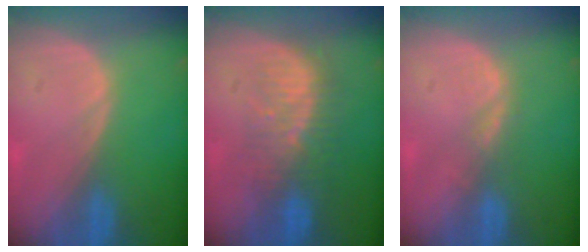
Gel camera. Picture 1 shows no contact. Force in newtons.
{"total": 8.3, "press": 7.7, "slide": 3.1}
{"total": 2.3, "press": 1.8, "slide": 1.5}